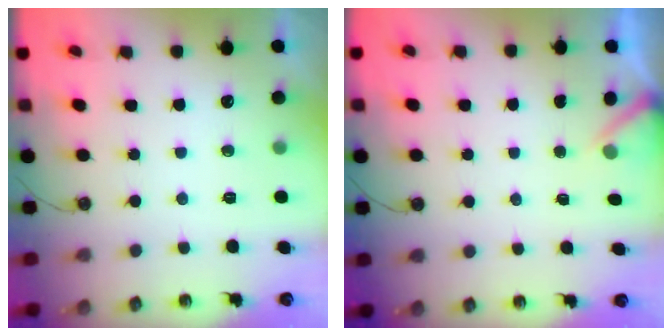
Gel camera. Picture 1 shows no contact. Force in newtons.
{"total": 2.4, "press": 2.4, "slide": 0.3}